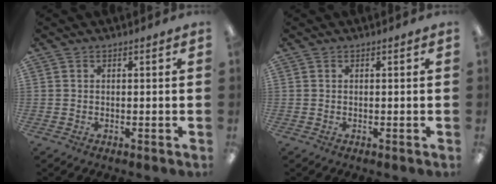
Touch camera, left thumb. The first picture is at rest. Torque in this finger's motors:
{"motor_torque": [0.00, 0.00, -0.09, 0.09, 0.00]}